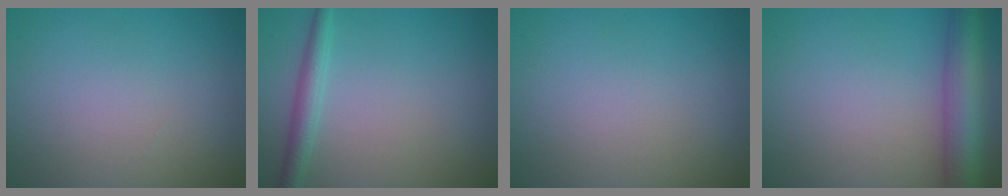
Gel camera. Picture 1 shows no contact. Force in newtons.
{"total": 2.3, "press": 2.2, "slide": 0.1}
{"total": 0.0}
{"total": 6.6, "press": 6.6, "slide": 0.3}